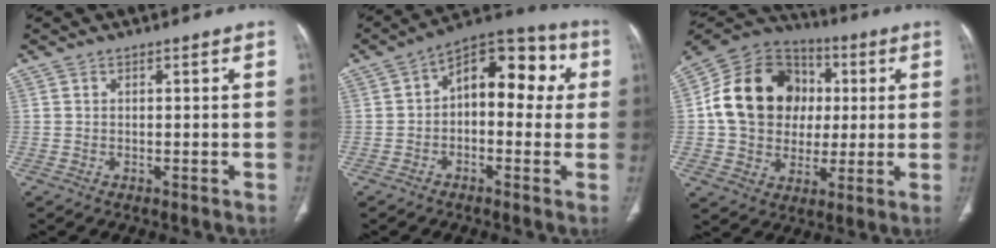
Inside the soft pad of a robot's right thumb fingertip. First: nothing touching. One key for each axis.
{"total": 14.1, "fx": 1.8, "fy": 8.3, "fz": 11.3, "tx": -0.106, "ty": 0.048, "tz": 0.011}
{"total": 20.0, "fx": 2.1, "fy": 16.4, "fz": 11.2, "tx": -0.176, "ty": 0.024, "tz": 0.038}